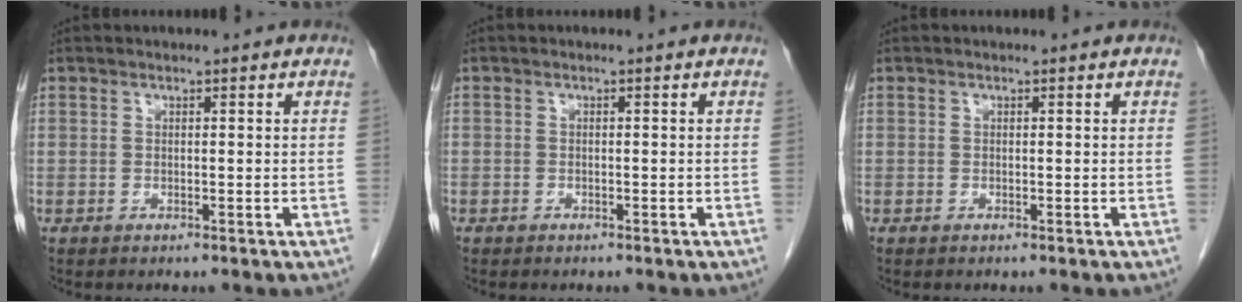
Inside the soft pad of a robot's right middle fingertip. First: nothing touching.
{"total": 0.5, "force": [-0.4, 0.4, 0.0], "torque": [-0.008, 0.002, -0.009]}
{"total": 0.0}